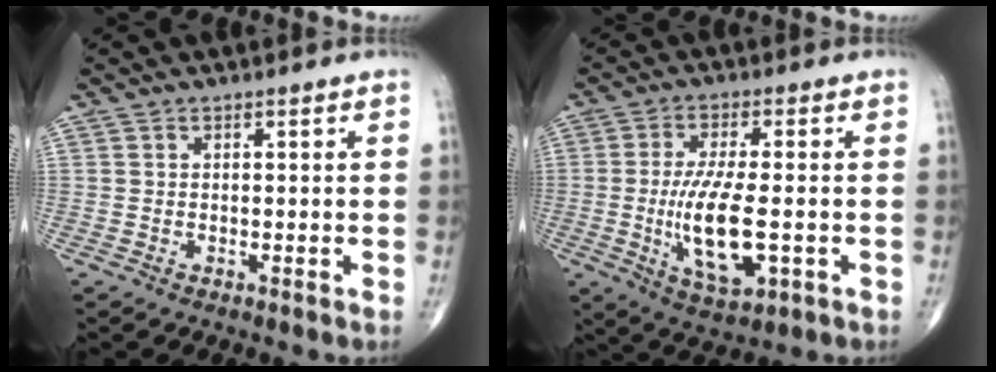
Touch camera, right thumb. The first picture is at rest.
{"total": 12.2, "force": [-1.9, 4.3, 11.2], "torque": [-0.215, -0.011, -0.026]}